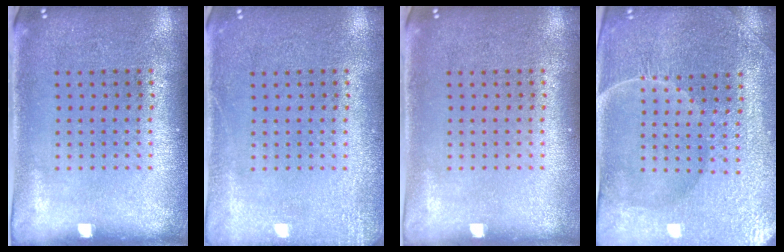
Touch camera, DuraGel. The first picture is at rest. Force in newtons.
{"total": 1.9, "press": 1.9, "slide": 0.3}
{"total": 0.0}
{"total": 4.3, "press": 4.2, "slide": 1.1}